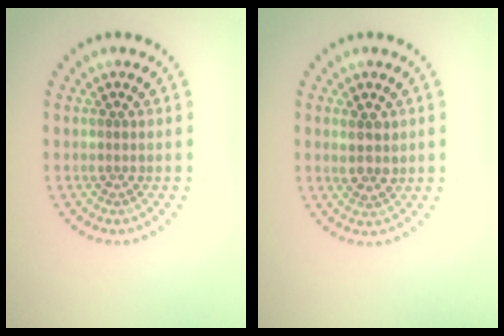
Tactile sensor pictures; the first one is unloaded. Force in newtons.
{"total": 2.4, "press": 2.2, "slide": 1.0}